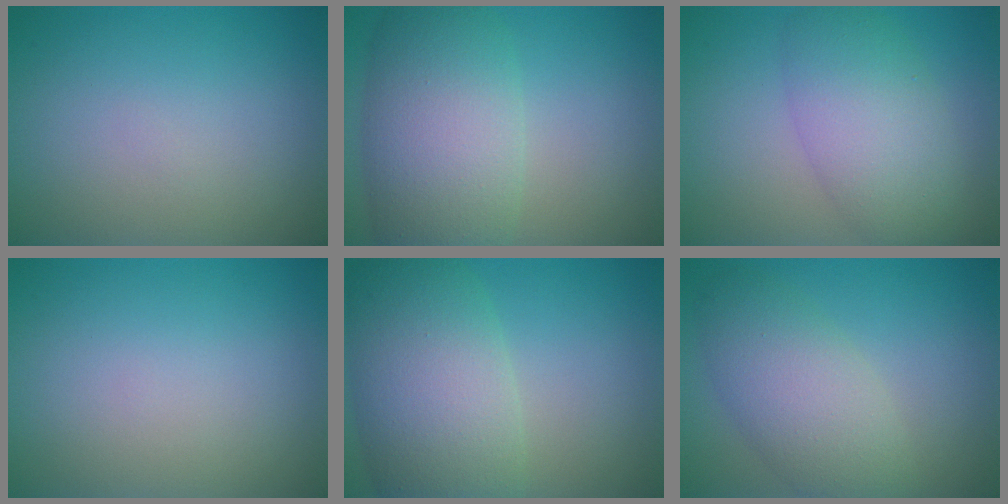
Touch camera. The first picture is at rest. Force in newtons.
{"total": 8.6, "press": 8.6, "slide": 0.6}
{"total": 6.0, "press": 6.0, "slide": 0.4}
{"total": 0.0}
{"total": 9.7, "press": 9.6, "slide": 0.5}
{"total": 5.6, "press": 5.6, "slide": 0.3}